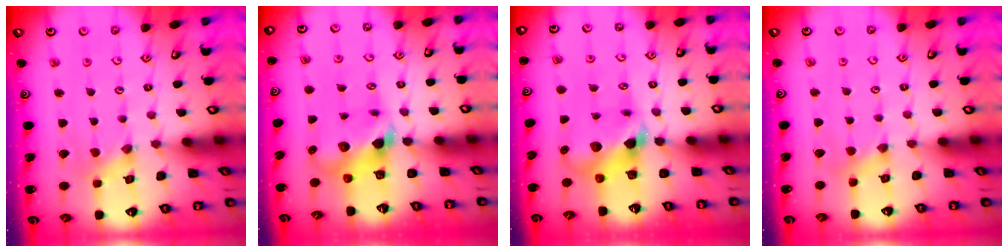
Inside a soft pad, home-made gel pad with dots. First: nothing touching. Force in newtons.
{"total": 7.5, "press": 7.5, "slide": 1.1}
{"total": 7.5, "press": 7.5, "slide": 1.1}
{"total": 3.8, "press": 3.8, "slide": 0.7}